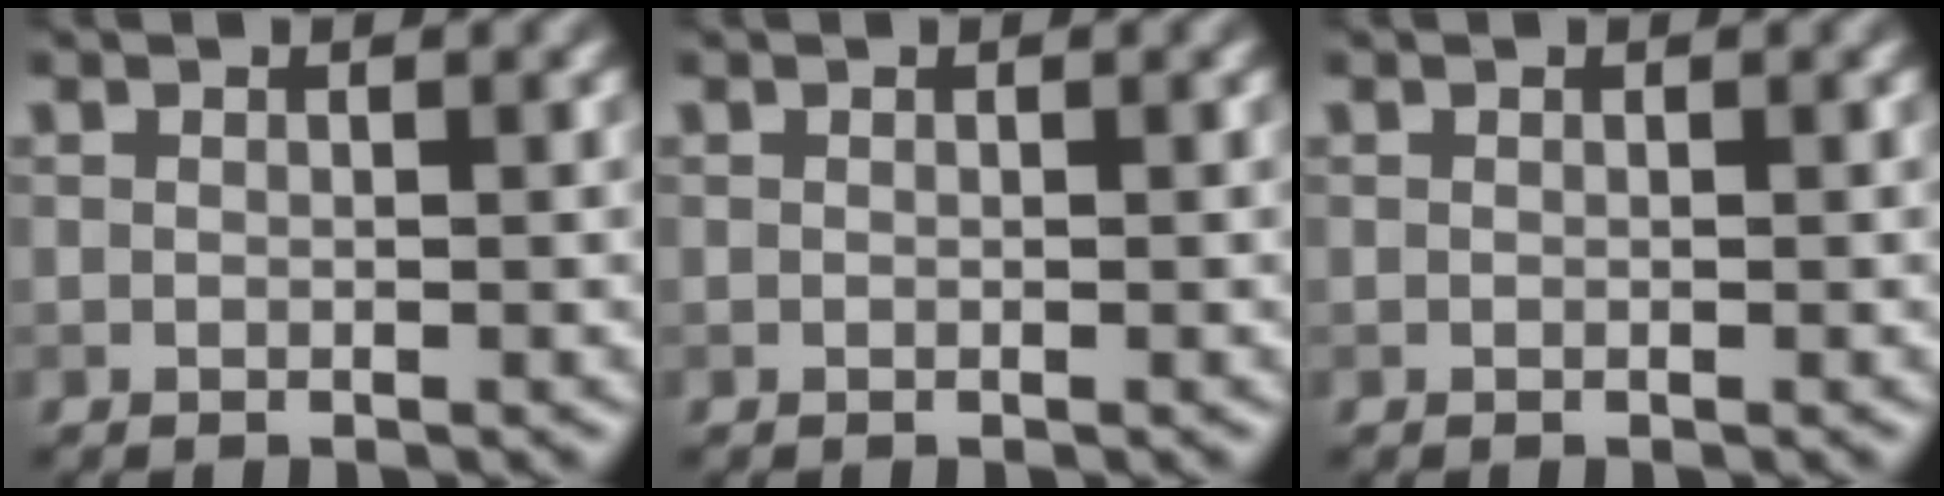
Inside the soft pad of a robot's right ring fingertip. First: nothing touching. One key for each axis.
{"total": 0.0}
{"total": 0.0}